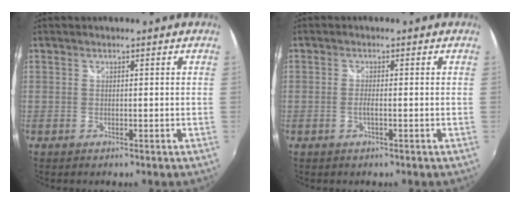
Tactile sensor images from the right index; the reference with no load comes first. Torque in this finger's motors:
{"motor_torque": [-0.01, 0.05, 0.06, 0.01]}